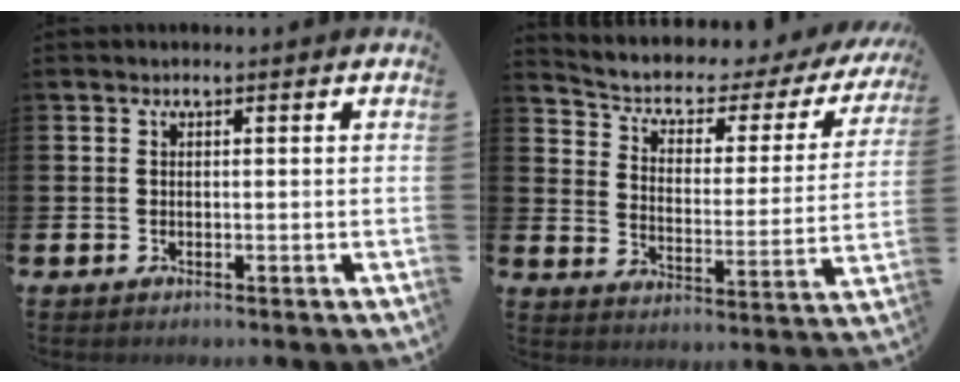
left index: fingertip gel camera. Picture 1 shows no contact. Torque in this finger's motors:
{"motor_torque": [1.49, -0.64, 0.15, 0.09]}